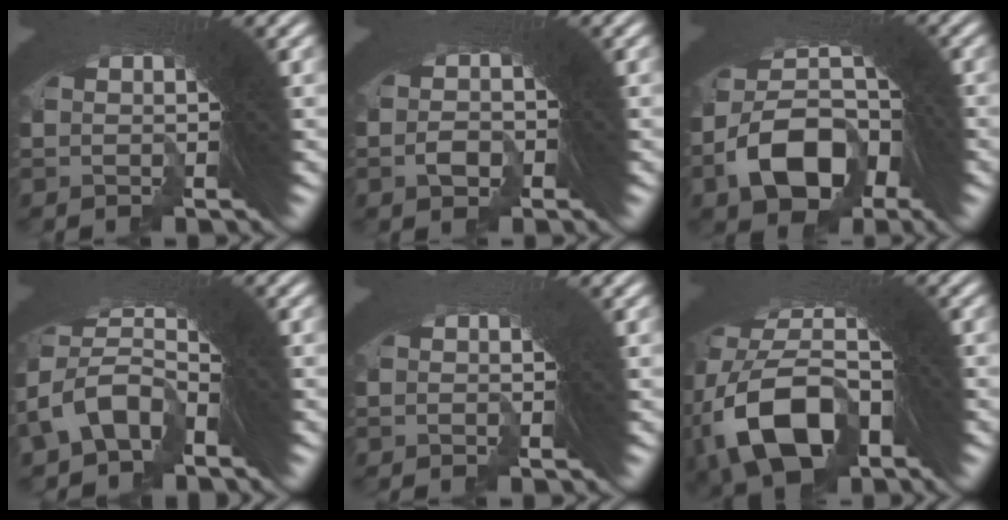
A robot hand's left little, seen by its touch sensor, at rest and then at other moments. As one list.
[{"total": 2.5, "force": [-2.0, 1.4, -0.2], "torque": [0.011, -0.009, -0.034]}, {"total": 9.6, "force": [-2.9, 6.7, 6.2], "torque": [-0.099, -0.017, -0.053]}, {"total": 5.6, "force": [-2.8, 4.7, 0.9], "torque": [-0.046, -0.027, -0.050]}, {"total": 2.5, "force": [-1.5, -1.2, -1.6], "torque": [0.029, -0.004, -0.023]}, {"total": 10.0, "force": [-3.7, 7.3, 5.7], "torque": [-0.117, -0.039, -0.053]}]